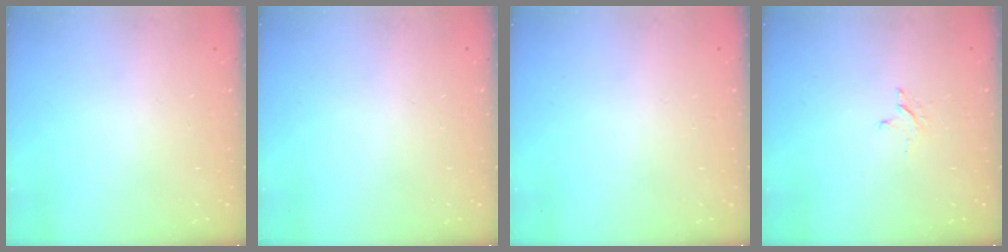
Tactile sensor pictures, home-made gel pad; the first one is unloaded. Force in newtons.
{"total": 0.0}
{"total": 0.0}
{"total": 3.0, "press": 3.0, "slide": 0.3}